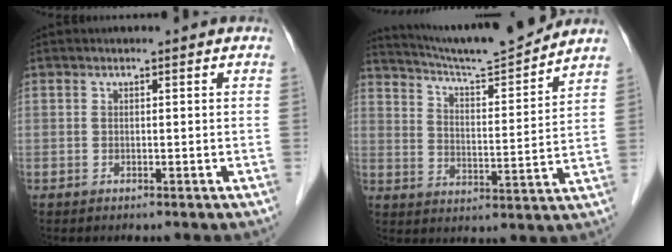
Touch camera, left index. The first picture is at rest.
{"total": 14.4, "force": [13.5, -1.1, 4.8], "torque": [-0.091, -0.011, 0.210]}